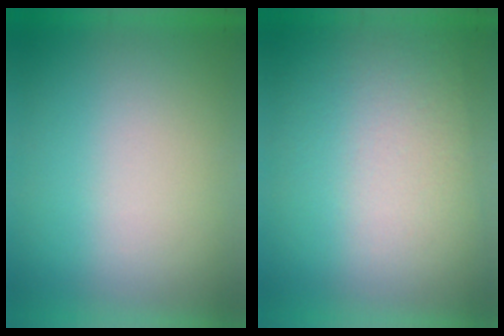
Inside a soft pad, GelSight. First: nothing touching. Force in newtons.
{"total": 2.8}